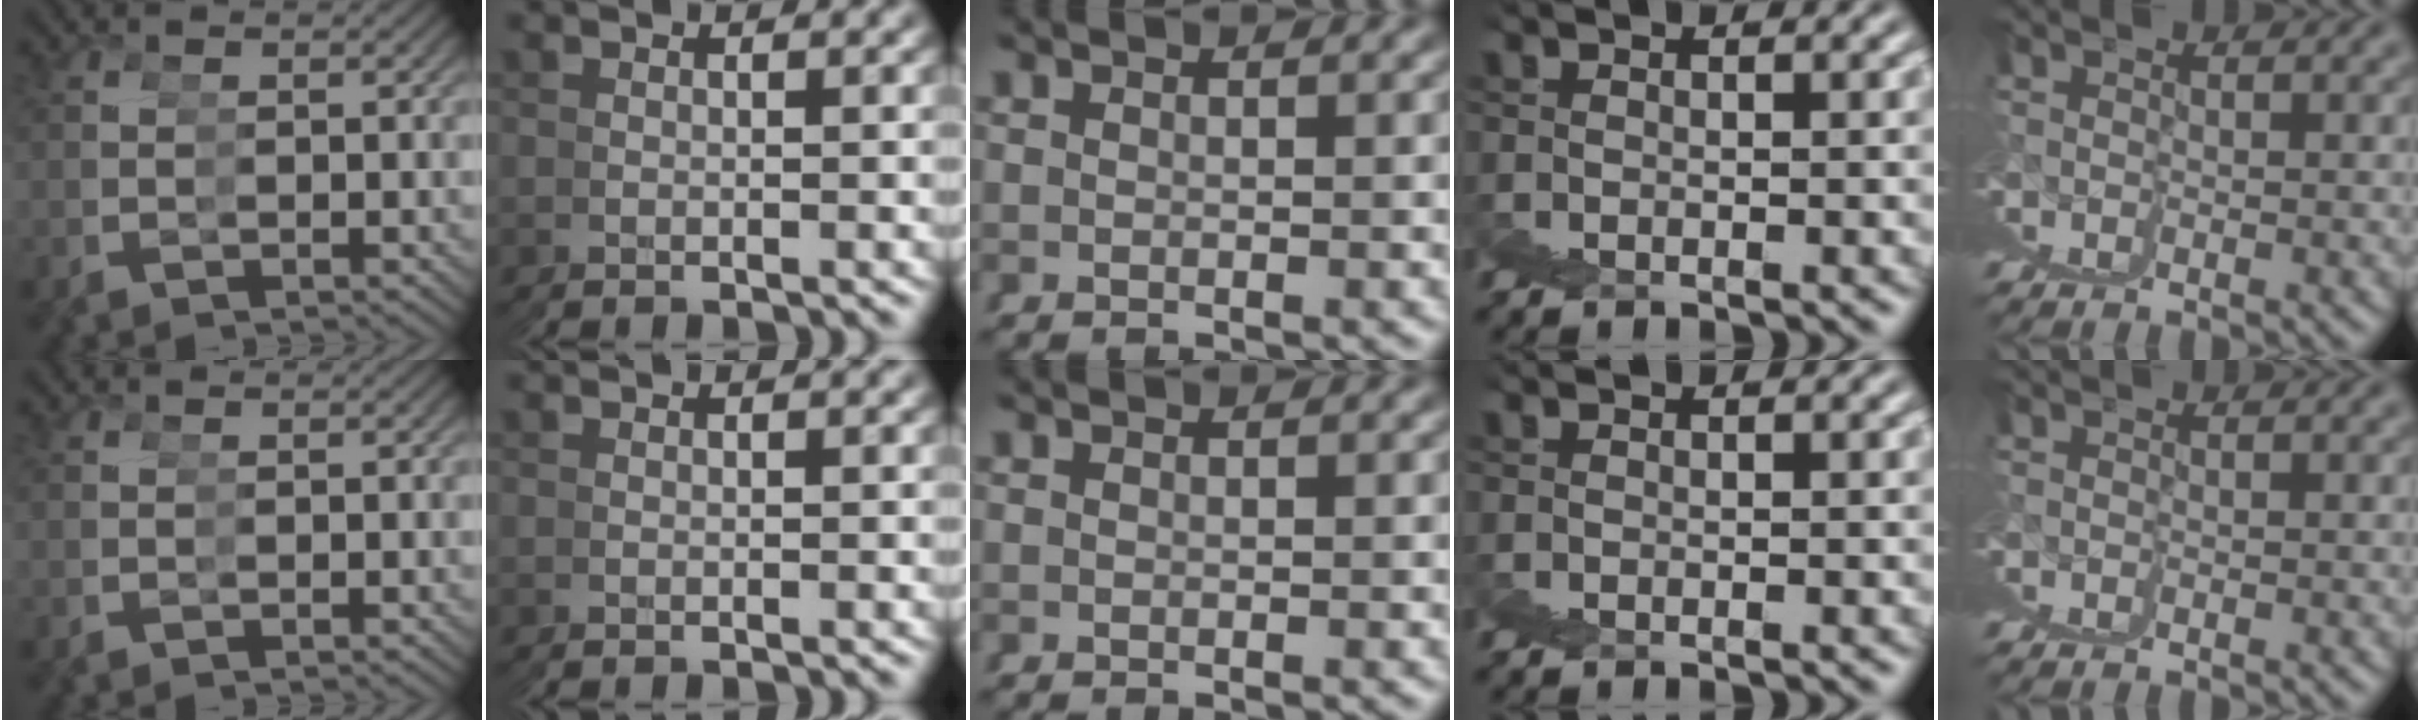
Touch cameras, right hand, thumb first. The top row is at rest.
{}